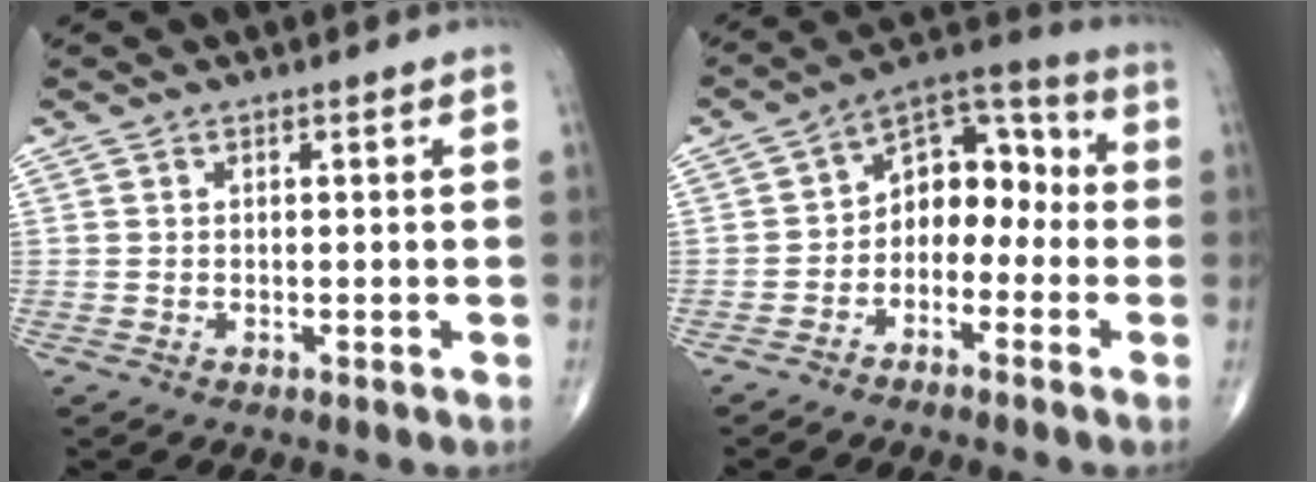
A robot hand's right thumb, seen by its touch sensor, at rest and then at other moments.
{"total": 10.7, "force": [-2.0, 7.5, 7.4], "torque": [-0.072, 0.054, -0.053]}